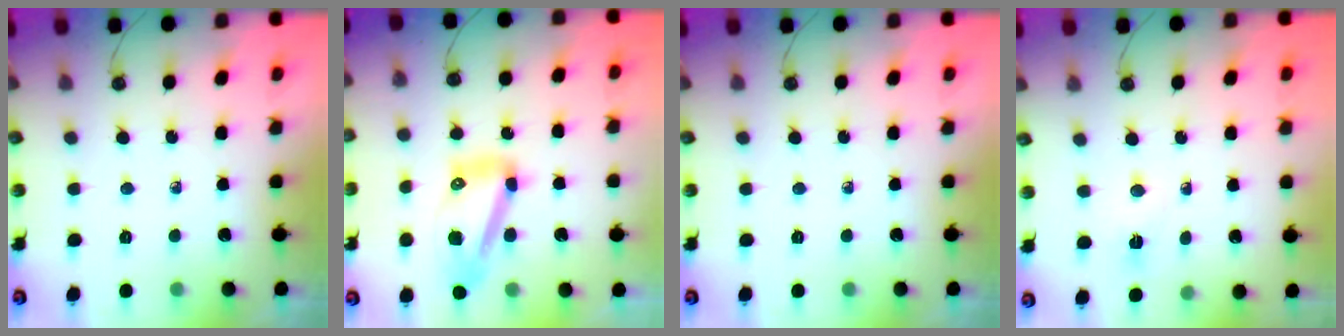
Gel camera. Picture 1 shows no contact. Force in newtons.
{"total": 12.7, "press": 12.5, "slide": 1.8}
{"total": 0.0}
{"total": 2.3, "press": 2.2, "slide": 0.4}